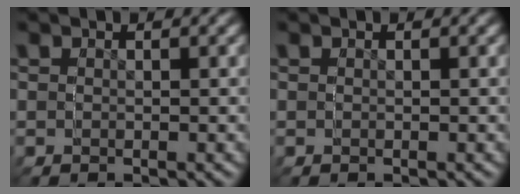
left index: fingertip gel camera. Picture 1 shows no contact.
{"total": 0.0}